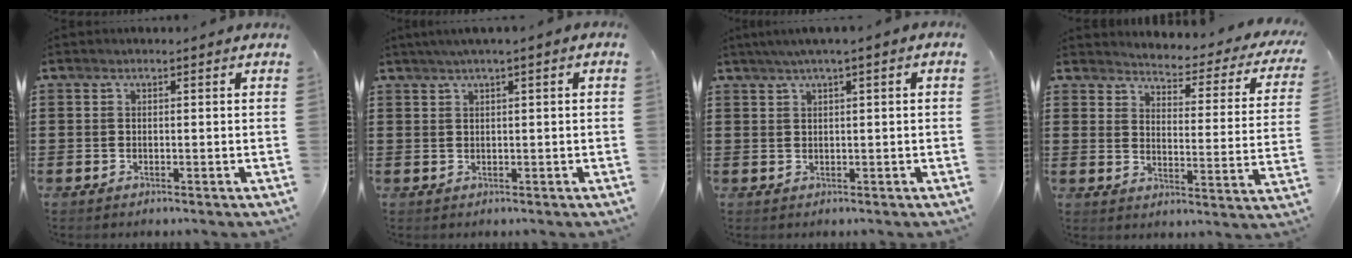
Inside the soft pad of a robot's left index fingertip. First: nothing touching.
{"total": 1.4, "force": [0.5, -0.1, 1.3], "torque": [-0.023, -0.003, 0.009]}
{"total": 1.9, "force": [0.6, -0.1, 1.8], "torque": [-0.032, -0.001, 0.010]}
{"total": 3.0, "force": [2.9, 0.1, 0.6], "torque": [-0.024, -0.034, 0.040]}